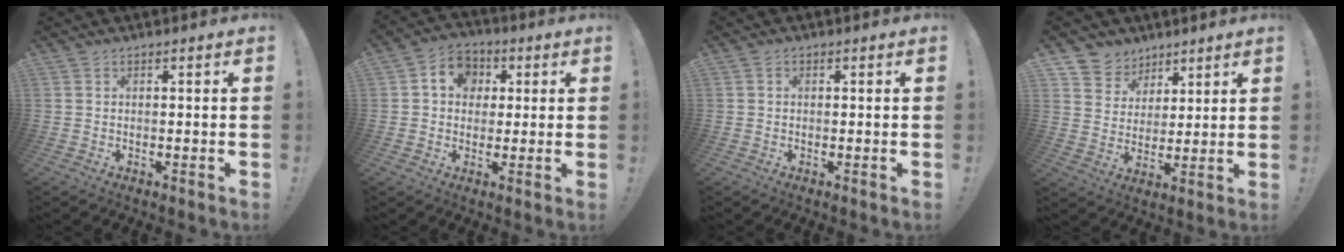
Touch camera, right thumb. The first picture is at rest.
{"total": 8.6, "force": [1.6, 7.6, 3.8], "torque": [-0.047, 0.004, 0.033]}
{"total": 0.7, "force": [0.1, 0.6, 0.3], "torque": [-0.008, 0.003, 0.002]}
{"total": 8.0, "force": [4.9, 6.3, 0.5], "torque": [-0.018, -0.038, 0.102]}